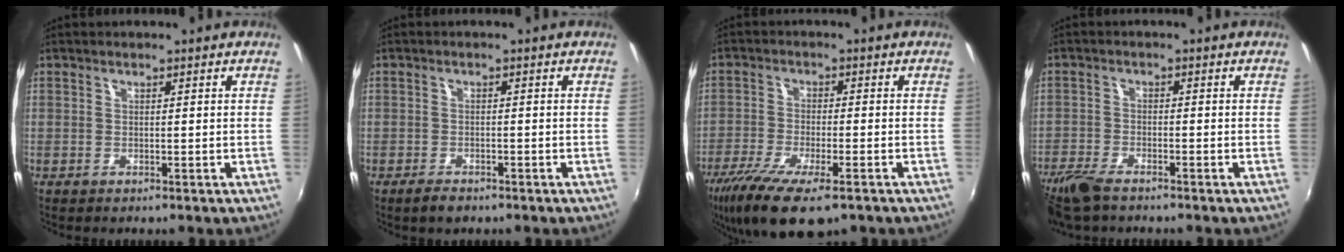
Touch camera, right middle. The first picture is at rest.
{"total": 2.7, "force": [-2.0, 1.2, 1.2], "torque": [-0.033, -0.005, -0.037]}
{"total": 13.1, "force": [-8.7, 3.7, 9.1], "torque": [-0.195, -0.047, -0.154]}
{"total": 7.4, "force": [-5.9, 2.3, 3.8], "torque": [-0.107, -0.024, -0.117]}